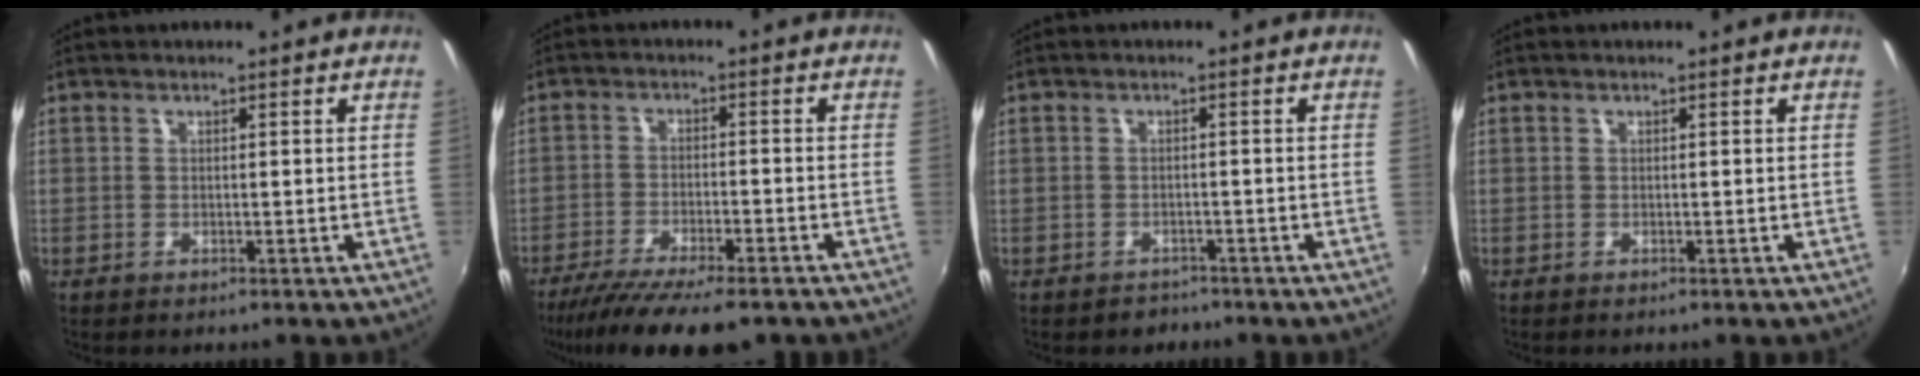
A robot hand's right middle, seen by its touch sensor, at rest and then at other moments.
{"total": 13.8, "force": [-11.0, 2.7, 7.8], "torque": [-0.160, -0.043, -0.178]}
{"total": 2.4, "force": [-1.9, 1.4, -0.1], "torque": [-0.004, 0.004, -0.029]}
{"total": 0.0}